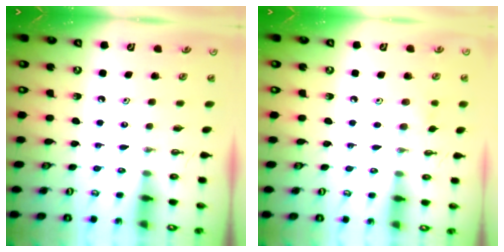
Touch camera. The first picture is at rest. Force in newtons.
{"total": 6.4, "press": 6.4, "slide": 1.0}